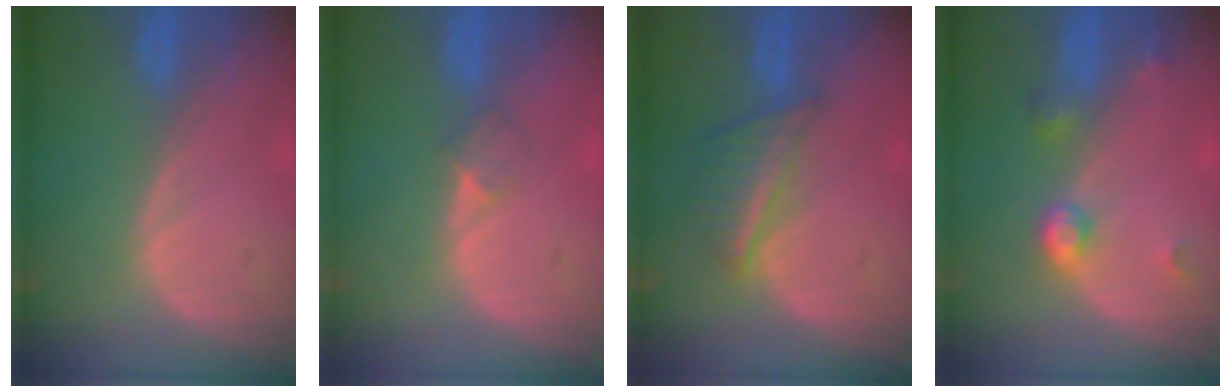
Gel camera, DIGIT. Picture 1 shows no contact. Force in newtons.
{"total": 2.0, "press": 1.6, "slide": 1.1}
{"total": 5.6, "press": 5.3, "slide": 1.7}
{"total": 3.9, "press": 3.6, "slide": 1.5}